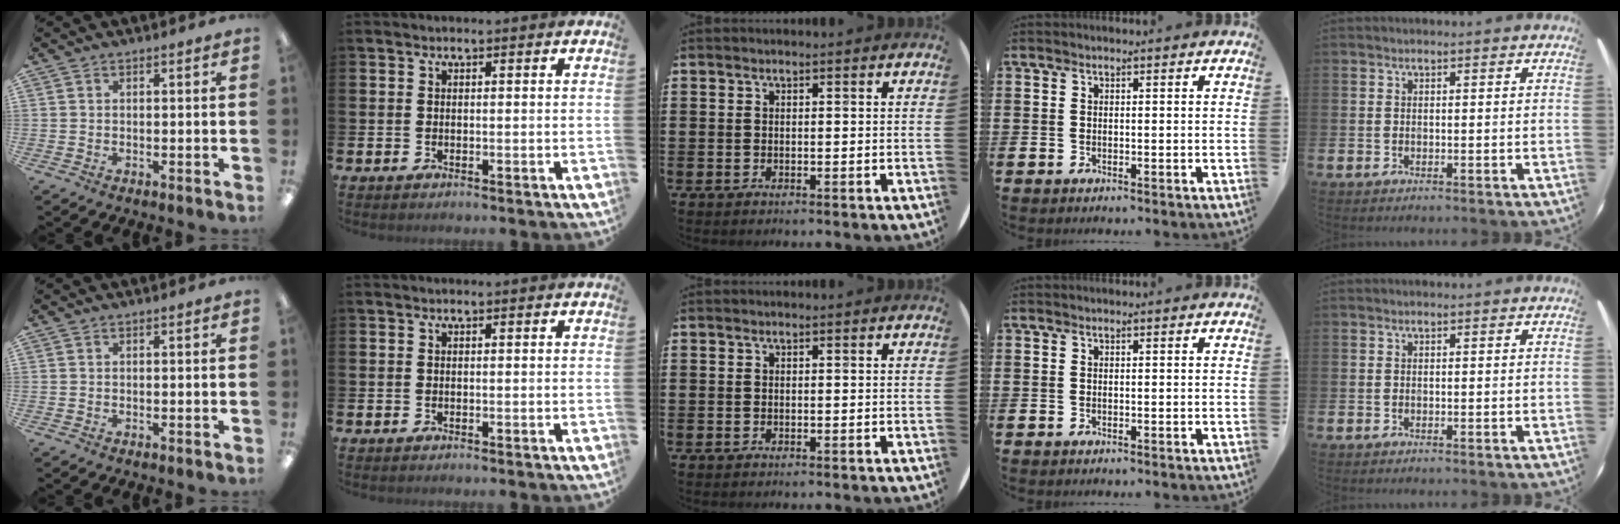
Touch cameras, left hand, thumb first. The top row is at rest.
{}